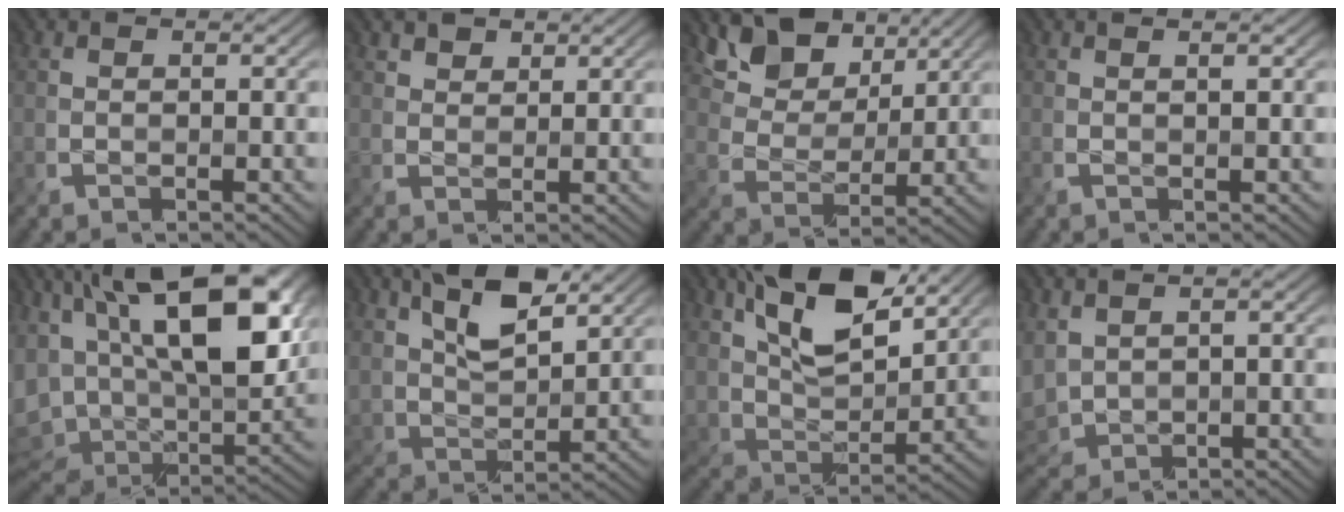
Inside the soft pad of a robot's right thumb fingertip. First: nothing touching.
{"total": 2.3, "force": [1.6, 1.4, 1.0], "torque": [-0.022, 0.003, 0.033]}
{"total": 10.0, "force": [6.2, 5.7, 5.3], "torque": [-0.115, -0.005, 0.115]}
{"total": 0.9, "force": [0.4, -0.2, 0.8], "torque": [-0.012, -0.003, 0.006]}
{"total": 19.4, "force": [6.9, 9.2, 15.7], "torque": [-0.282, 0.027, 0.103]}
{"total": 9.6, "force": [5.0, 4.6, 6.7], "torque": [-0.143, 0.006, 0.099]}
{"total": 13.1, "force": [7.2, 6.3, 9.0], "torque": [-0.178, 0.001, 0.124]}
{"total": 4.5, "force": [1.3, 3.0, 3.1], "torque": [-0.107, 0.003, 0.030]}